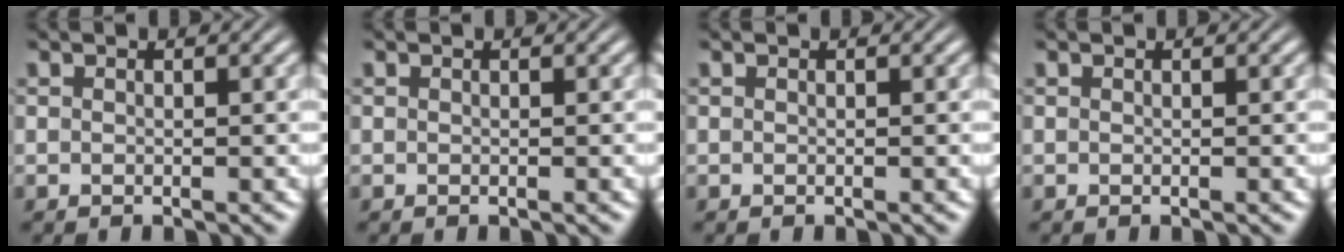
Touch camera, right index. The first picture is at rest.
{"total": 0.0}
{"total": 0.0}
{"total": 0.0}